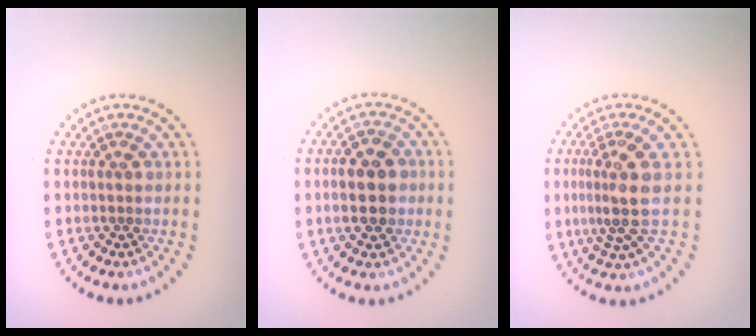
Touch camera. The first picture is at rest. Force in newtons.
{"total": 3.3, "press": 3.3, "slide": 0.2}
{"total": 3.2, "press": 2.5, "slide": 2.0}